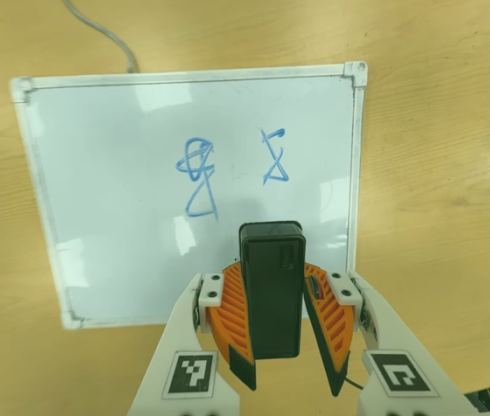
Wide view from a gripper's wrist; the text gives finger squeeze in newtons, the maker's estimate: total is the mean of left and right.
{"total": 8.2, "left": 8.5, "right": 7.8}